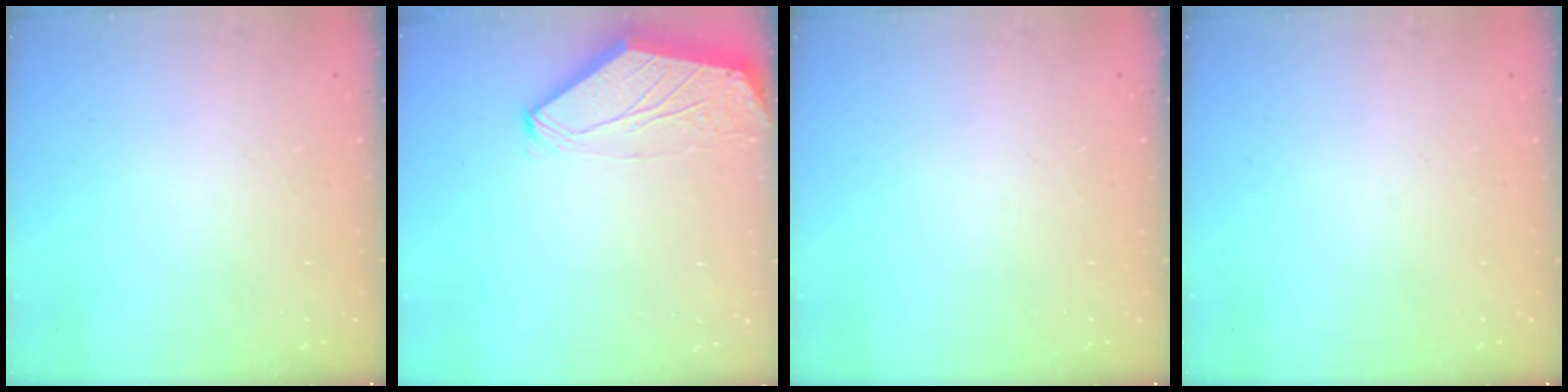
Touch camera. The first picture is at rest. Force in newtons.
{"total": 0.0}
{"total": 0.0}
{"total": 0.0}